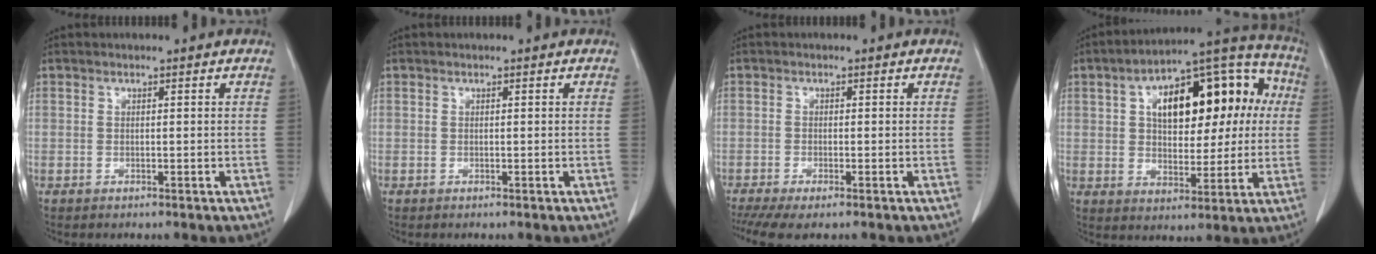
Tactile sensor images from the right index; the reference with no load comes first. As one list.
[{"total": 0.0}, {"total": 5.3, "force": [-3.9, 0.8, 3.5], "torque": [-0.058, -0.010, -0.065]}, {"total": 20.5, "force": [4.5, 10.0, 17.3], "torque": [-0.256, 0.055, 0.066]}]